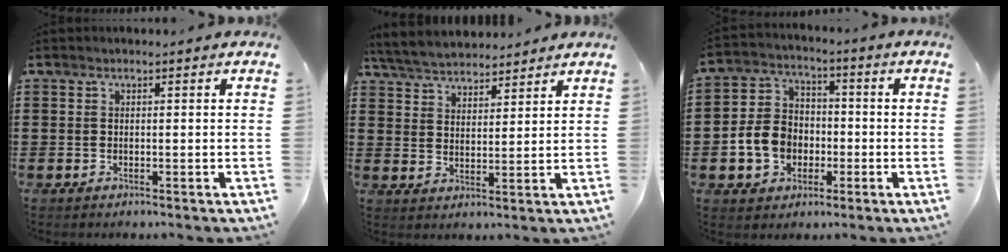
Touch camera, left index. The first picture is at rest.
{"total": 5.1, "force": [5.0, 1.0, 0.6], "torque": [-0.033, -0.015, 0.090]}
{"total": 8.0, "force": [-1.9, 6.7, 3.8], "torque": [-0.106, 0.019, -0.037]}